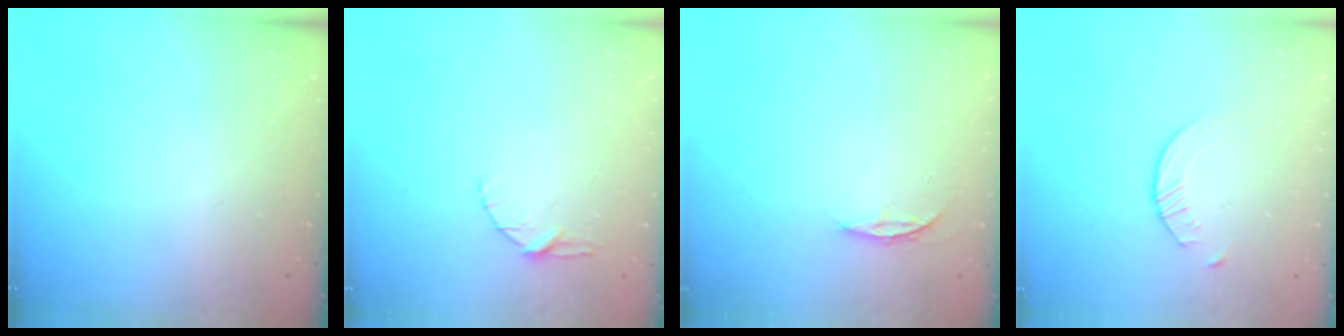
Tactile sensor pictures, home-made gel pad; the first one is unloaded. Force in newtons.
{"total": 4.0, "press": 3.9, "slide": 0.4}
{"total": 3.6, "press": 3.6, "slide": 0.3}
{"total": 2.1, "press": 2.0, "slide": 0.3}